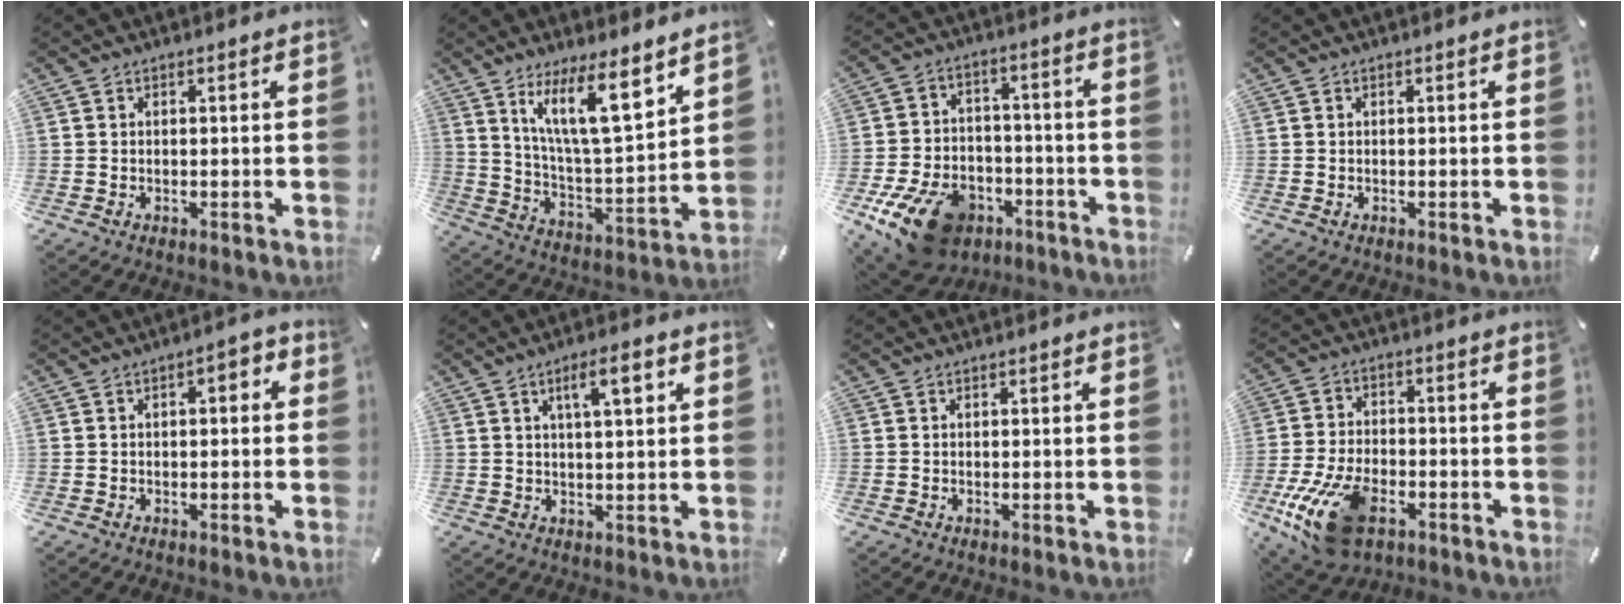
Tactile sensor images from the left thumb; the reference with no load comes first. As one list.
[{"total": 15.9, "force": [10.2, 4.2, 11.5], "torque": [-0.205, -0.053, 0.171]}, {"total": 15.6, "force": [-9.1, 9.7, 8.1], "torque": [-0.144, 0.060, -0.150]}, {"total": 0.0}, {"total": 2.7, "force": [-0.6, 1.3, 2.3], "torque": [-0.034, 0.009, -0.016]}, {"total": 6.9, "force": [2.9, 1.6, 6.0], "torque": [-0.099, -0.005, 0.043]}, {"total": 0.0}, {"total": 16.3, "force": [-7.6, 9.0, 11.2], "torque": [-0.229, 0.028, -0.125]}]